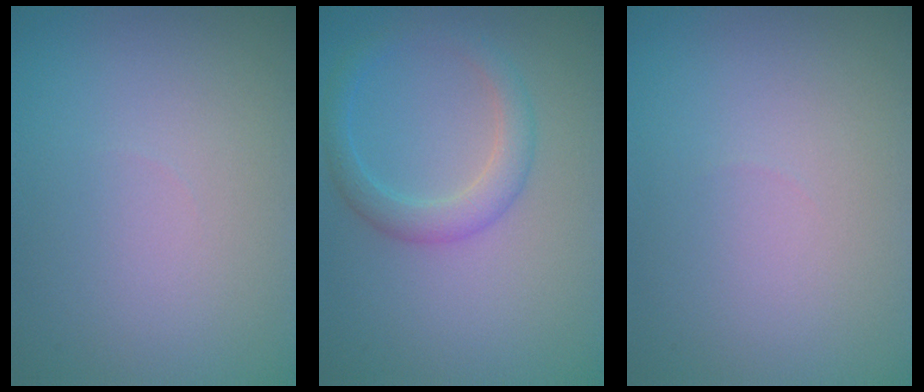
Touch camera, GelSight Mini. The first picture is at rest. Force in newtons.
{"total": 2.8, "press": 2.8, "slide": 0.2}
{"total": 0.0}